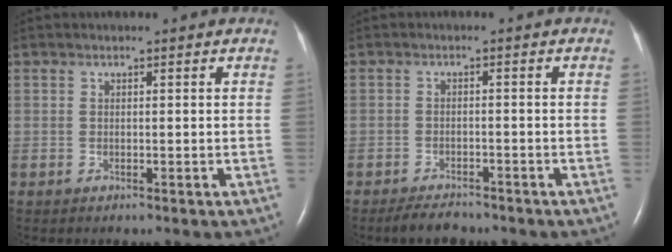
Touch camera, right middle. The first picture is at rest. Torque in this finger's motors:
{"motor_torque": [0.06, -0.06, 0.02, 0.00]}